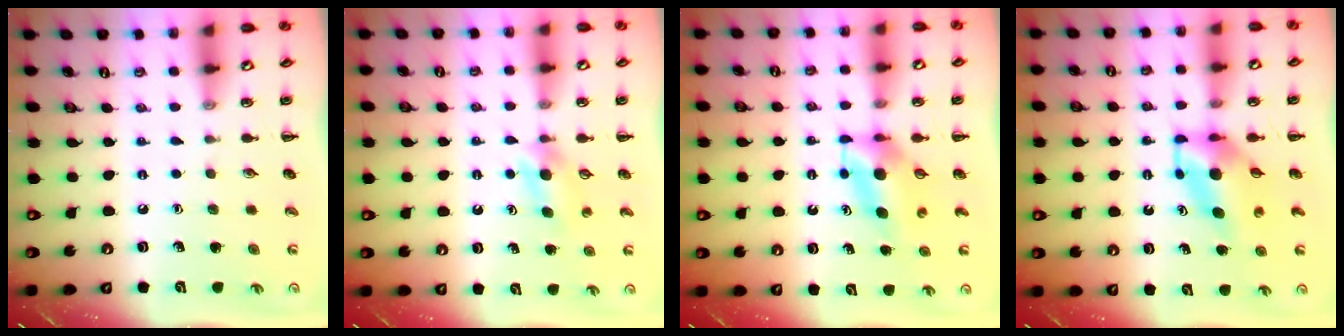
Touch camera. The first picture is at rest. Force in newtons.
{"total": 3.7, "press": 3.4, "slide": 1.5}
{"total": 6.2, "press": 6.1, "slide": 0.8}
{"total": 5.4, "press": 5.3, "slide": 0.9}